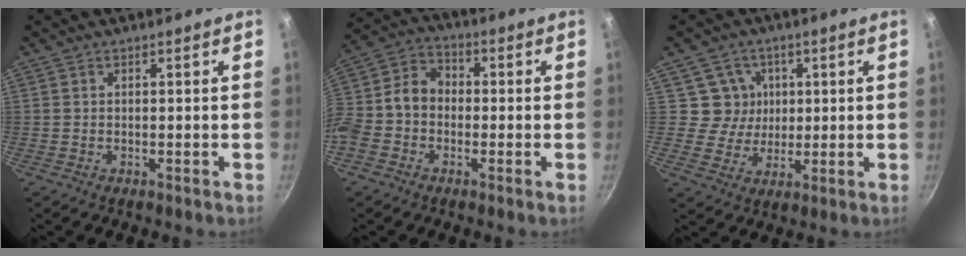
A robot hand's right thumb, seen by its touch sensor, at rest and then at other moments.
{"total": 10.3, "force": [-1.9, 8.1, 6.1], "torque": [-0.098, 0.042, -0.059]}
{"total": 6.6, "force": [1.7, 6.3, 1.1], "torque": [0.019, -0.009, 0.027]}